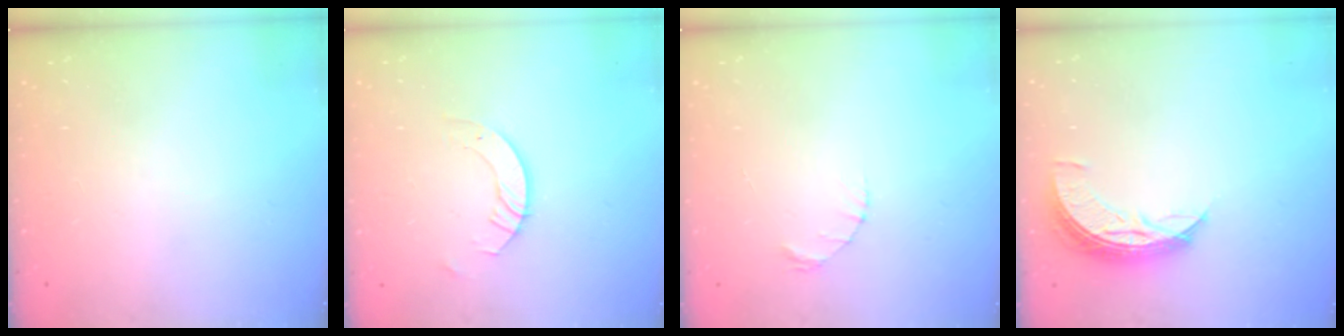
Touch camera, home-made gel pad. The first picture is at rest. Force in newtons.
{"total": 4.8, "press": 4.8, "slide": 0.4}
{"total": 1.4, "press": 1.4, "slide": 0.2}
{"total": 8.2, "press": 8.1, "slide": 0.3}